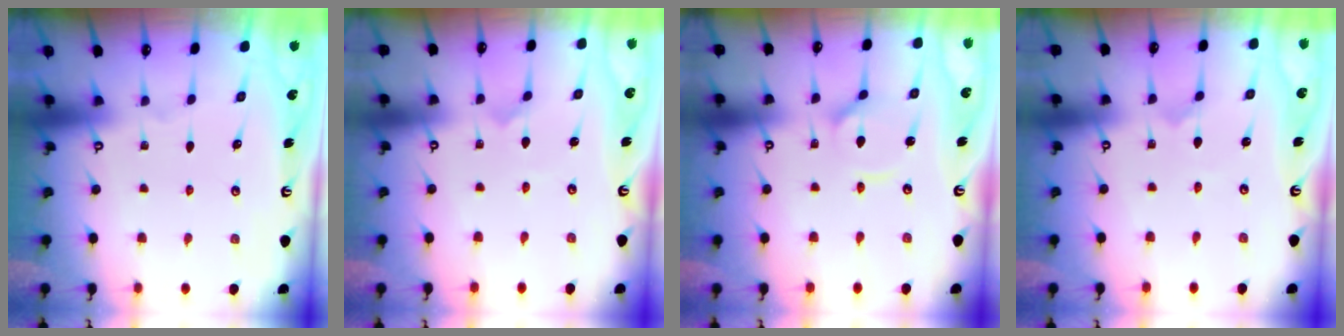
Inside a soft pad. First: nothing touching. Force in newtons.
{"total": 0.0}
{"total": 5.1, "press": 5.0, "slide": 0.9}
{"total": 0.0}